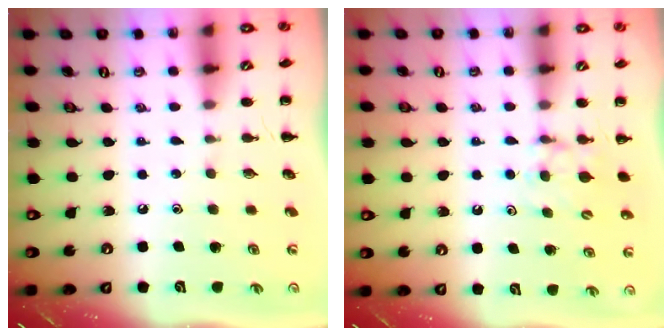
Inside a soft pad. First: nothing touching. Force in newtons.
{"total": 6.1, "press": 5.9, "slide": 1.6}